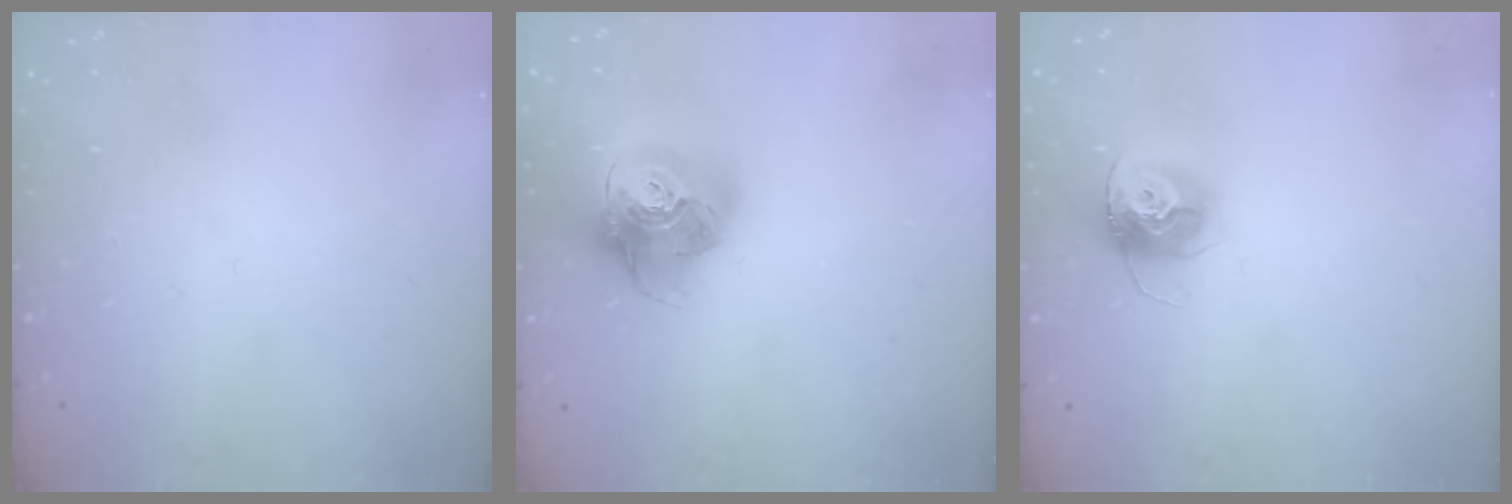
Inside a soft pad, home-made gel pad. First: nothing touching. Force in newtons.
{"total": 17.1, "press": 17.0, "slide": 2.2}
{"total": 12.1, "press": 12.1, "slide": 1.1}